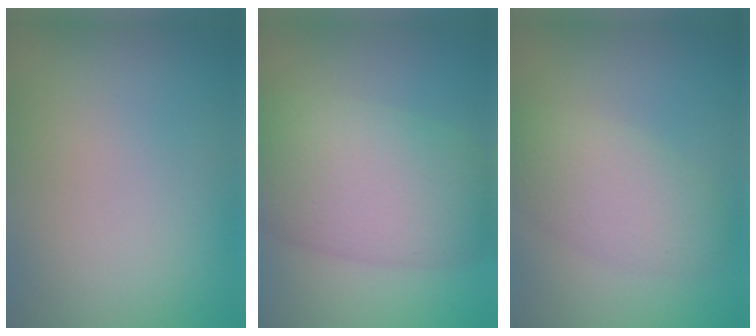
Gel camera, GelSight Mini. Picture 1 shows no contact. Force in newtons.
{"total": 9.0, "press": 9.0, "slide": 0.6}
{"total": 4.4, "press": 4.4, "slide": 0.2}